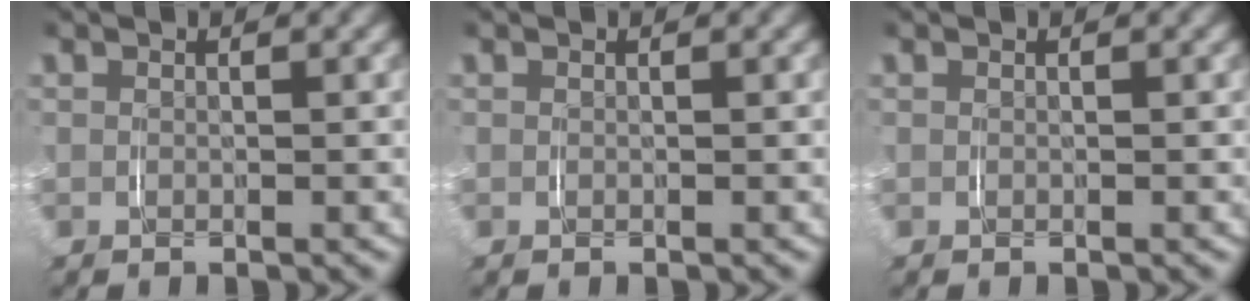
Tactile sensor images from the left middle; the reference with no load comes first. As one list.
[{"total": 0.0}, {"total": 0.0}]